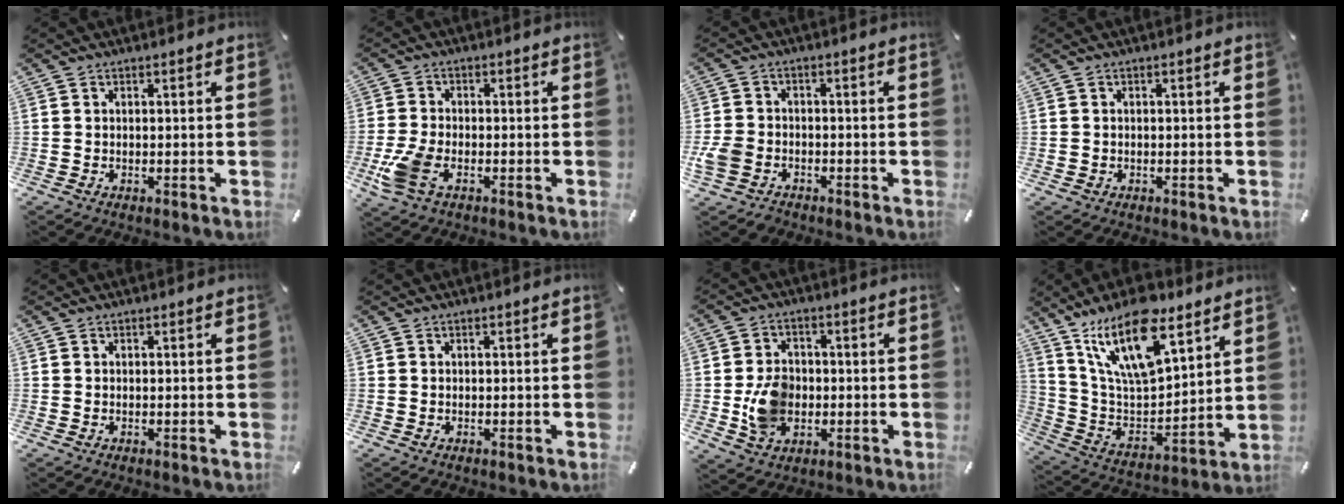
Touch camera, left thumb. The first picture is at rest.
{"total": 7.2, "force": [-3.1, 3.8, 5.3], "torque": [-0.128, -0.004, -0.057]}
{"total": 5.7, "force": [-2.6, 4.4, 2.4], "torque": [-0.066, 0.010, -0.051]}
{"total": 0.6, "force": [-0.1, 0.6, 0.1], "torque": [-0.001, 0.005, -0.003]}
{"total": 0.0}
{"total": 0.0}
{"total": 9.4, "force": [-1.3, 7.7, 5.3], "torque": [-0.111, 0.007, -0.023]}
{"total": 21.9, "force": [13.5, 9.9, 14.1], "torque": [-0.288, -0.072, 0.233]}